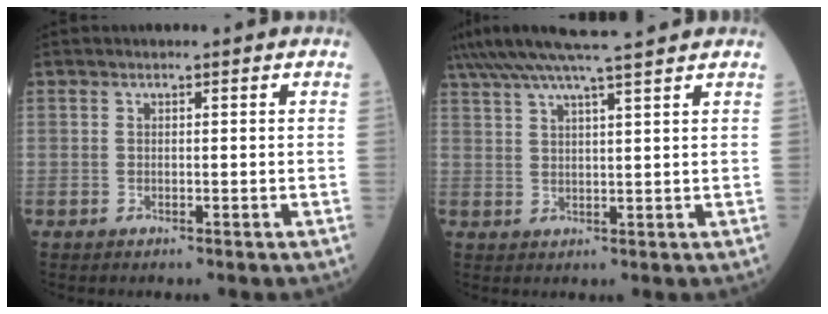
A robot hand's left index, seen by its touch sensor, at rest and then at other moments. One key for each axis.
{"total": 11.4, "fx": 9.4, "fy": -0.6, "fz": 6.4, "tx": -0.111, "ty": 0.033, "tz": 0.140}